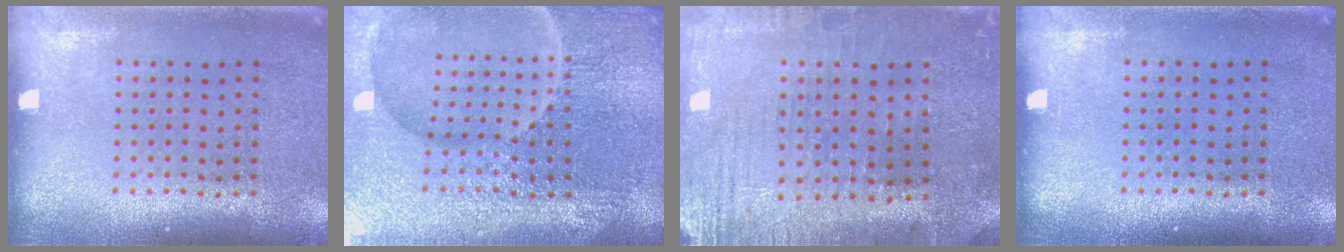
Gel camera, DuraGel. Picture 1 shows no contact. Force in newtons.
{"total": 6.6, "press": 5.9, "slide": 2.9}
{"total": 0.8, "press": 0.7, "slide": 0.4}
{"total": 0.0}